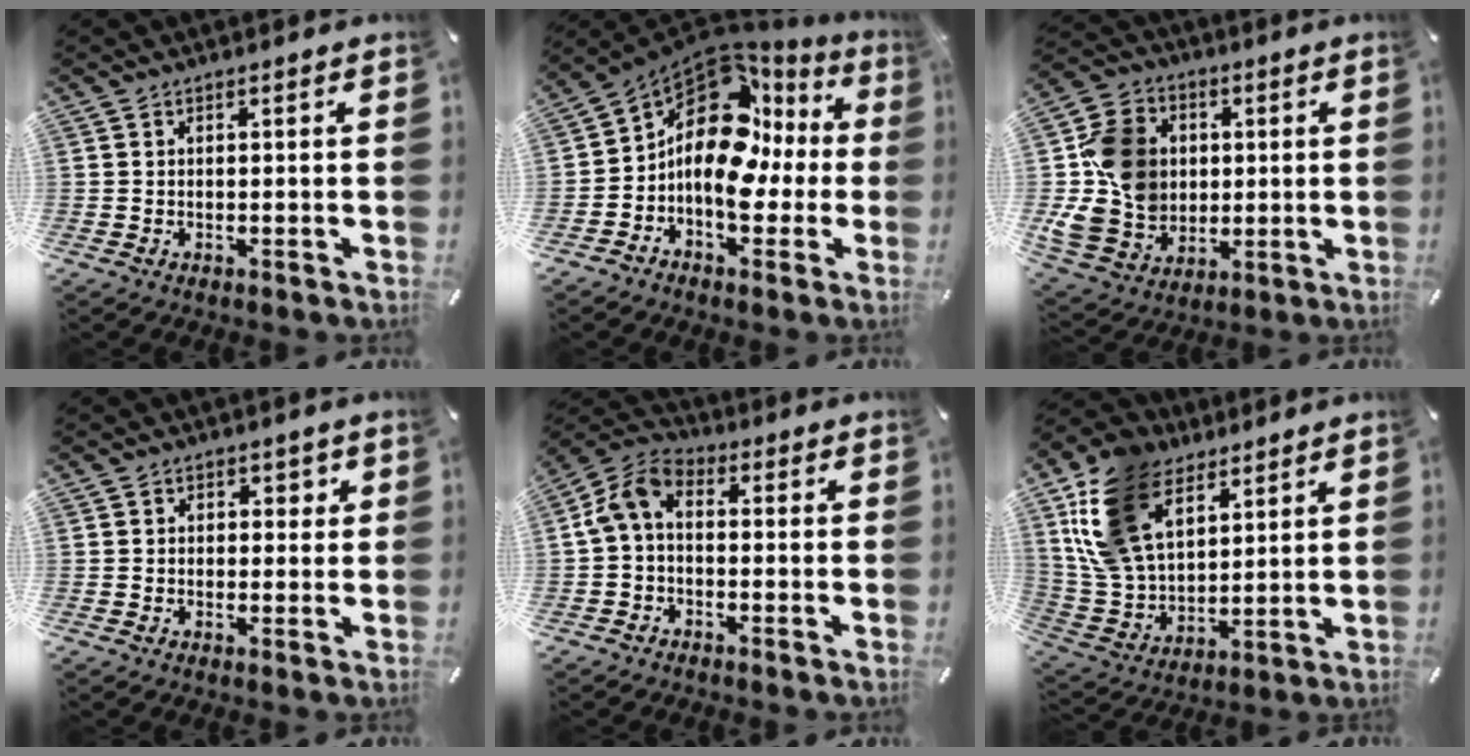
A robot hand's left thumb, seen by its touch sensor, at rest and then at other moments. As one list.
[{"total": 16.5, "force": [1.5, 11.2, 12.1], "torque": [-0.209, -0.026, 0.019]}, {"total": 14.7, "force": [1.0, 13.1, 6.8], "torque": [-0.141, 0.006, 0.026]}, {"total": 2.0, "force": [0.3, 1.9, 0.6], "torque": [0.009, -0.004, -0.003]}, {"total": 7.4, "force": [-0.9, 5.1, 5.4], "torque": [-0.130, -0.001, -0.022]}, {"total": 17.6, "force": [9.4, 11.4, 9.6], "torque": [-0.246, -0.034, 0.177]}]